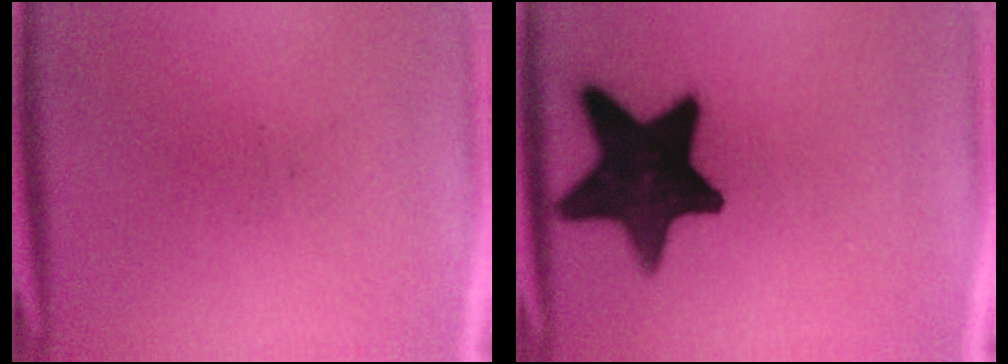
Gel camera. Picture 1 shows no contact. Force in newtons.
{"total": 17.7}